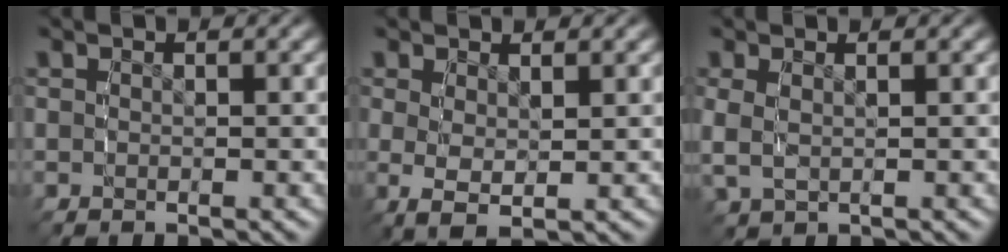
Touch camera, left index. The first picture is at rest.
{"total": 2.8, "force": [0.2, 1.5, 2.4], "torque": [-0.051, -0.012, 0.012]}
{"total": 2.8, "force": [0.4, 2.2, 1.7], "torque": [-0.055, -0.007, 0.014]}